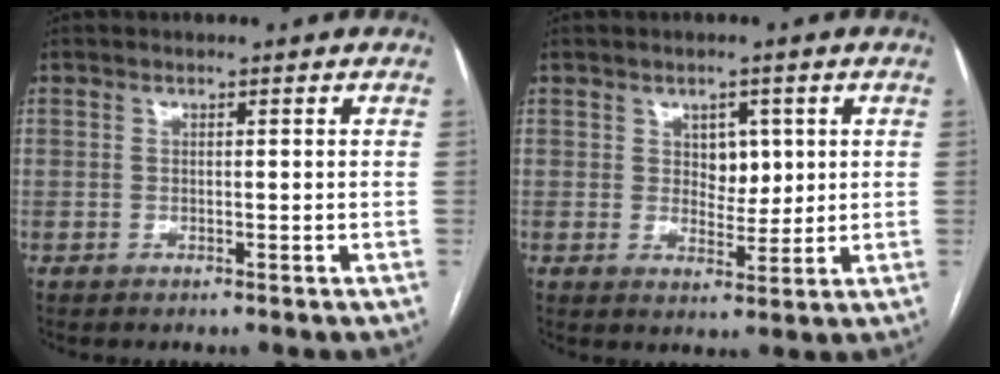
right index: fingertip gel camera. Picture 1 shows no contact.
{"total": 4.3, "force": [1.3, 2.8, 3.0], "torque": [-0.038, 0.001, 0.025]}